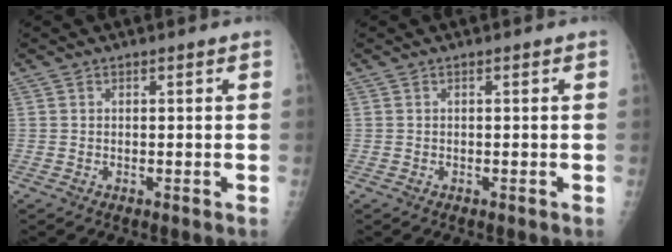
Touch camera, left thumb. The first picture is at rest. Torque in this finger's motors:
{"motor_torque": [0.00, 0.00, 0.00, 0.00, 0.00]}